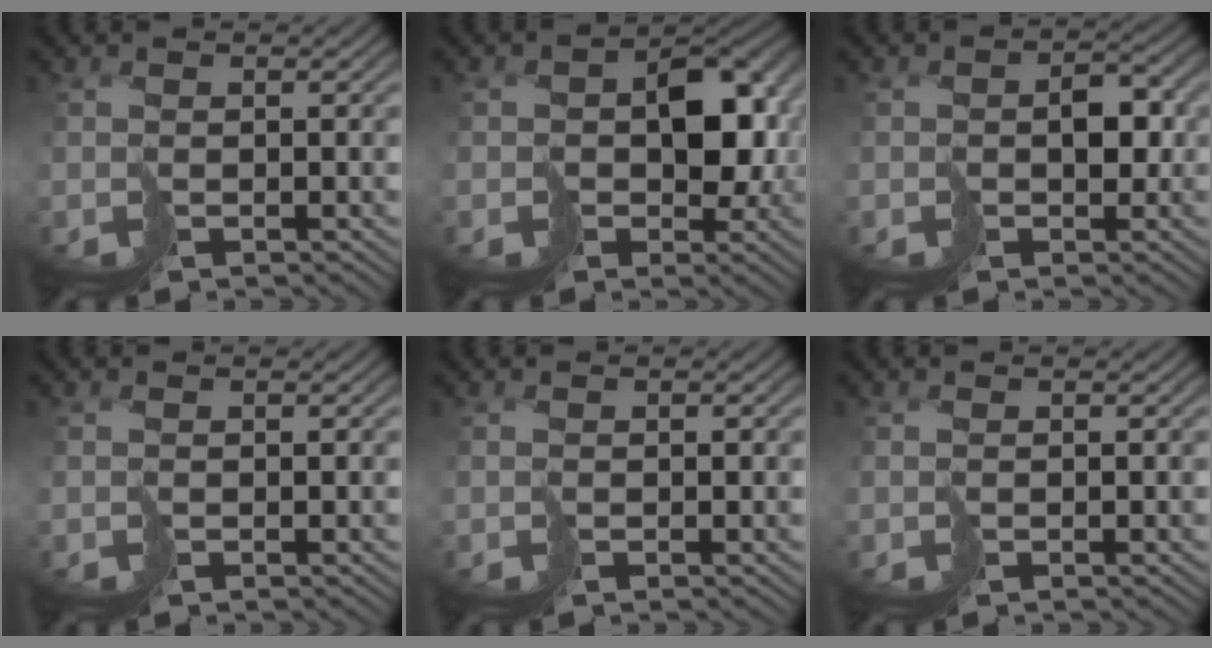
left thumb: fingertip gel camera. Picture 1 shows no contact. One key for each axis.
{"total": 7.8, "fx": -0.2, "fy": 5.7, "fz": 5.3, "tx": -0.066, "ty": -0.007, "tz": 0.002}
{"total": 3.2, "fx": -0.2, "fy": 2.4, "fz": 2.1, "tx": -0.022, "ty": 0.007, "tz": -0.001}
{"total": 0.0}
{"total": 0.0}
{"total": 0.0}